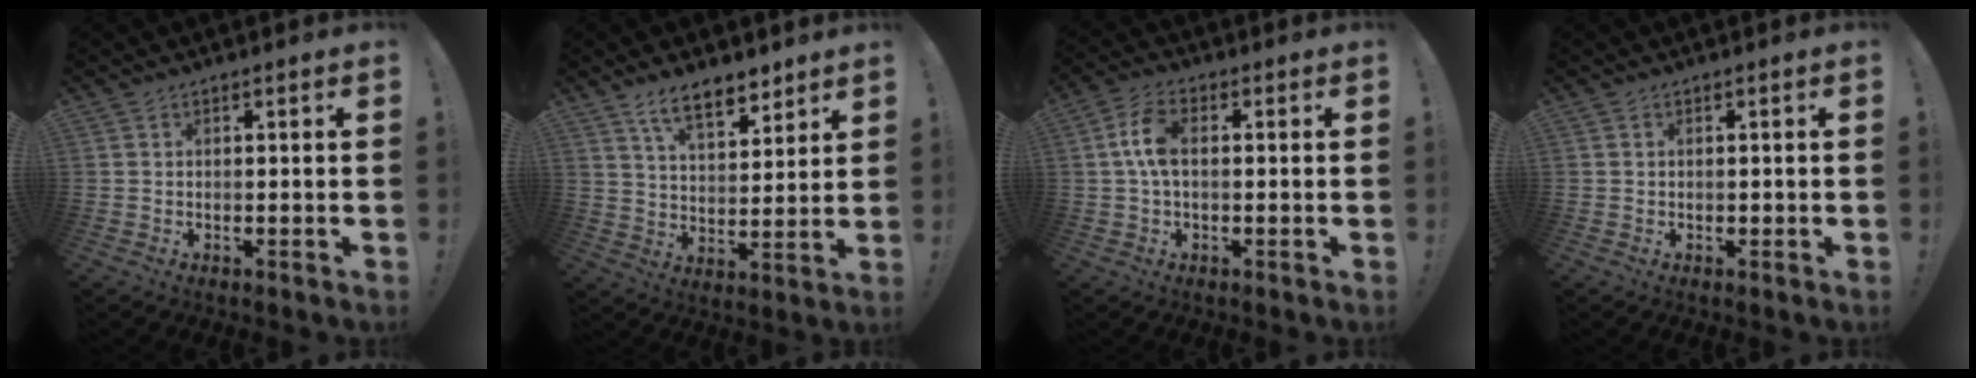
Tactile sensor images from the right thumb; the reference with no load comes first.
{"total": 10.7, "force": [7.8, 4.0, 6.1], "torque": [-0.090, -0.045, 0.141]}
{"total": 7.5, "force": [0.6, 4.1, 6.3], "torque": [-0.122, 0.008, 0.013]}
{"total": 0.7, "force": [-0.1, 0.6, 0.4], "torque": [-0.007, 0.004, -0.002]}